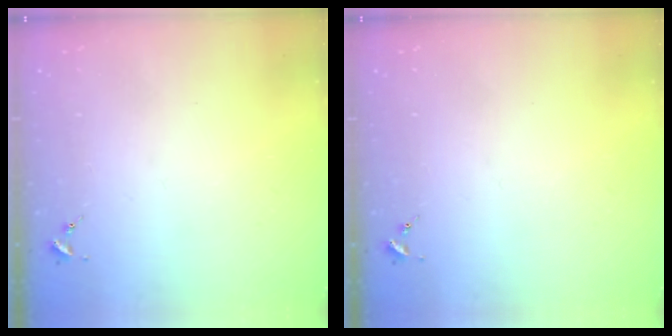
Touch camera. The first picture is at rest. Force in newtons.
{"total": 0.0}